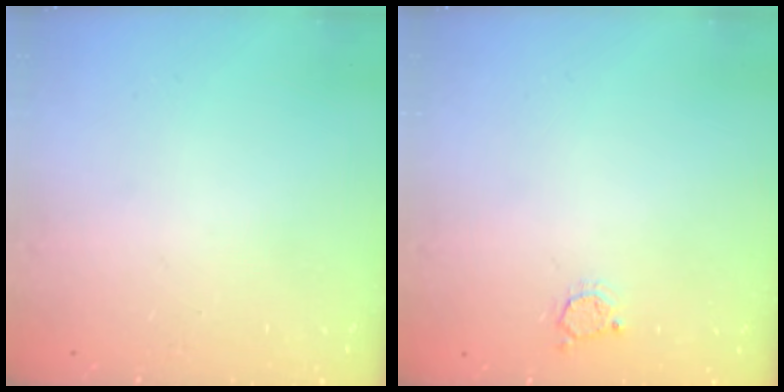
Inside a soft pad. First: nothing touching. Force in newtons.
{"total": 2.5, "press": 2.5, "slide": 0.3}